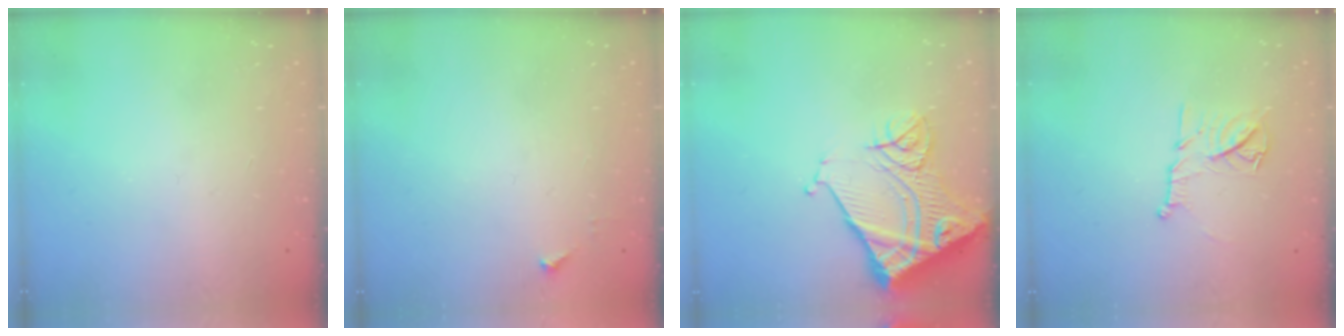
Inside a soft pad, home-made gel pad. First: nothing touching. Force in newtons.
{"total": 3.4, "press": 3.4, "slide": 0.4}
{"total": 15.4, "press": 15.3, "slide": 1.8}
{"total": 11.4, "press": 11.4, "slide": 0.6}